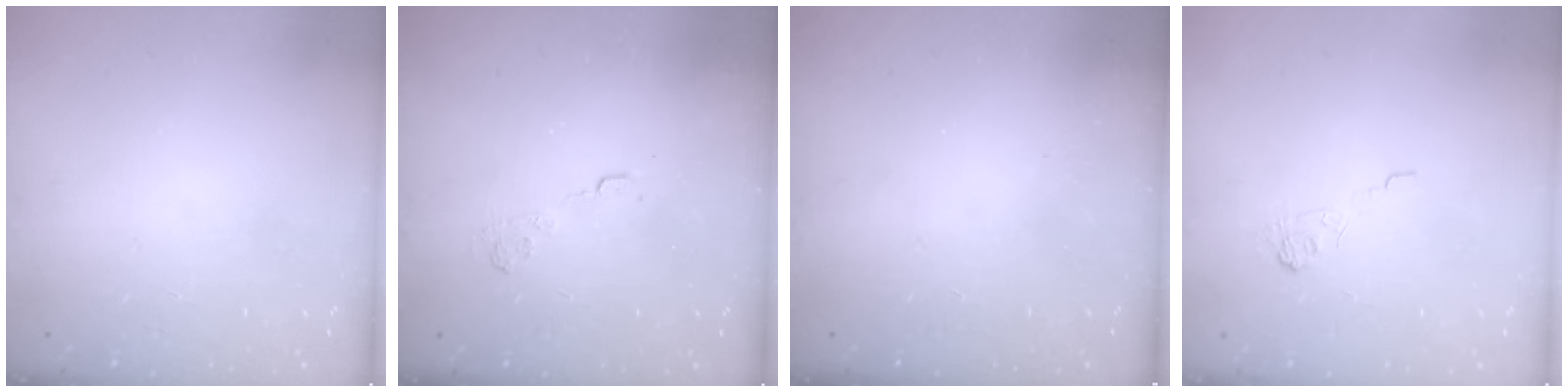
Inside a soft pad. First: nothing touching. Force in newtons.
{"total": 3.5, "press": 3.2, "slide": 1.4}
{"total": 2.3, "press": 2.2, "slide": 0.7}
{"total": 2.5, "press": 2.1, "slide": 1.4}